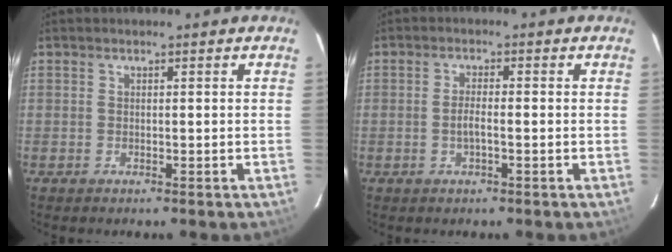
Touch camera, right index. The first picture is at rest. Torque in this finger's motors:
{"motor_torque": [-0.19, 0.22, -0.02, 0.00]}